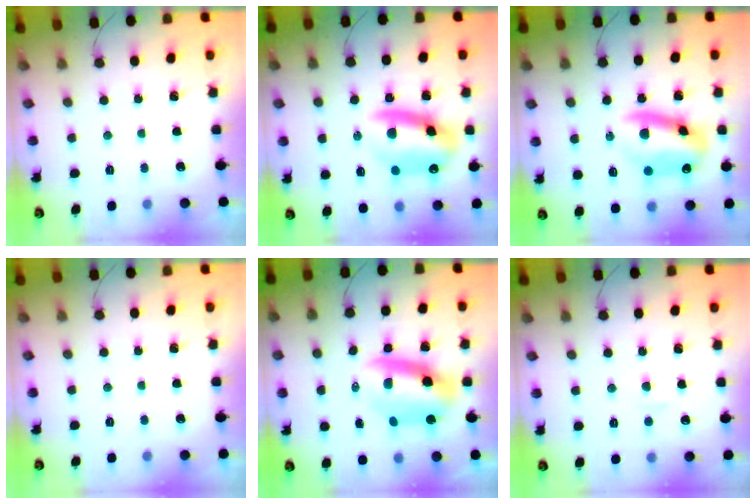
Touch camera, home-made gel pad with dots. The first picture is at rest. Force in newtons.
{"total": 14.1, "press": 13.7, "slide": 3.3}
{"total": 12.7, "press": 12.4, "slide": 2.4}
{"total": 0.0}
{"total": 10.8, "press": 10.4, "slide": 2.7}
{"total": 2.4, "press": 2.3, "slide": 0.8}